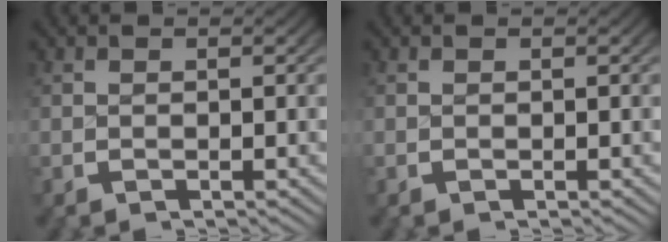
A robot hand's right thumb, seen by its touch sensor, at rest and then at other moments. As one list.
[{"total": 0.0}]